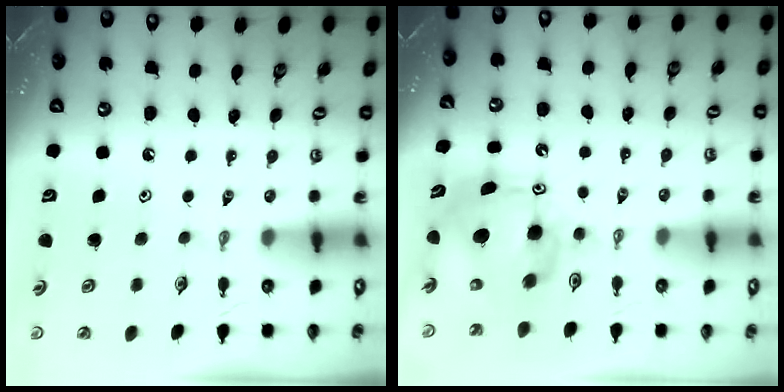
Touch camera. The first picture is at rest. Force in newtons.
{"total": 11.1, "press": 11.0, "slide": 1.2}